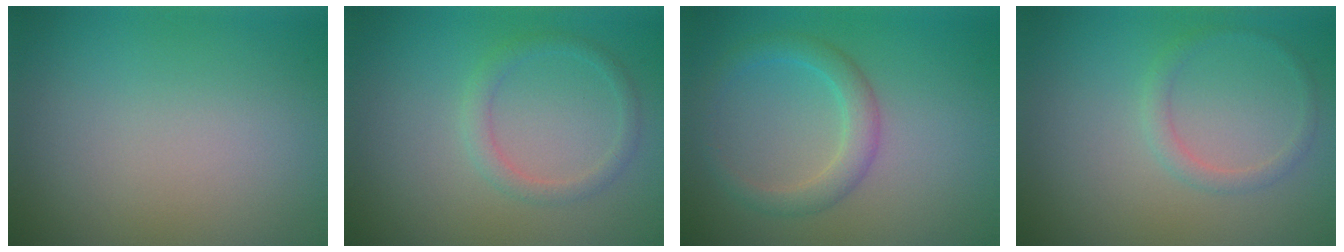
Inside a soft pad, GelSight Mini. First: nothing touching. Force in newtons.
{"total": 1.7, "press": 1.7, "slide": 0.1}
{"total": 2.7, "press": 2.7, "slide": 0.1}
{"total": 1.3, "press": 1.3, "slide": 0.1}